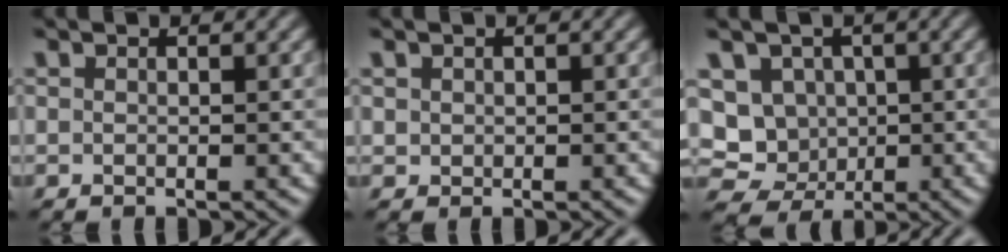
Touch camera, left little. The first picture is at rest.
{"total": 0.6, "force": [0.2, 0.5, 0.1], "torque": [0.001, 0.000, 0.007]}
{"total": 8.0, "force": [-0.5, 7.4, 2.9], "torque": [-0.043, 0.021, -0.035]}